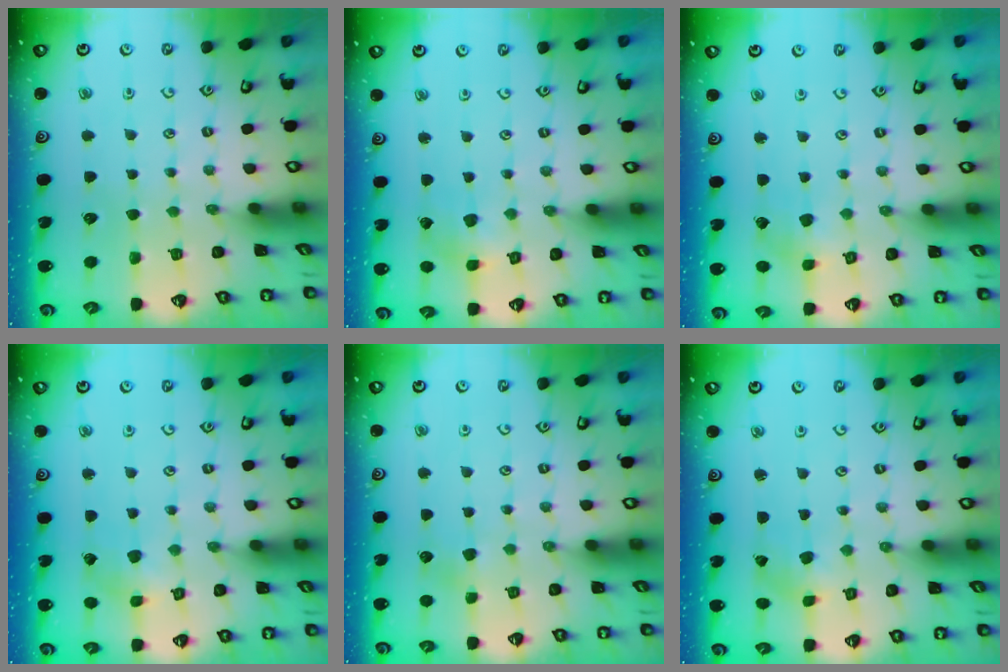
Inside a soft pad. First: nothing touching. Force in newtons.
{"total": 2.8, "press": 2.8, "slide": 0.3}
{"total": 2.5, "press": 2.5, "slide": 0.3}
{"total": 2.4, "press": 2.4, "slide": 0.2}
{"total": 2.9, "press": 2.8, "slide": 0.3}
{"total": 0.0}